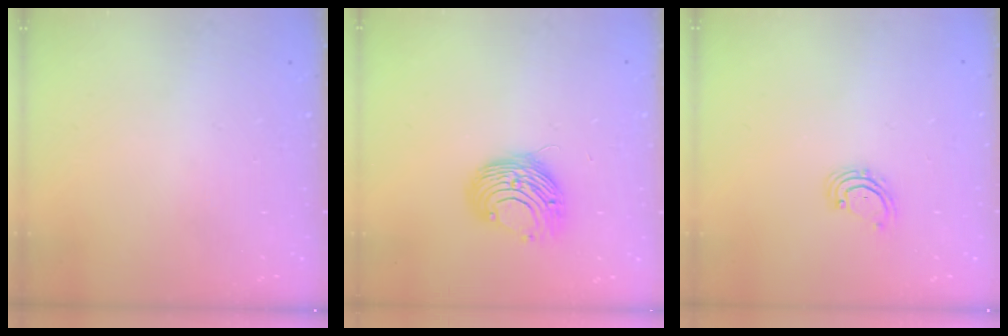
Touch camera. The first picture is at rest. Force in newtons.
{"total": 9.5, "press": 9.5, "slide": 0.1}
{"total": 2.8, "press": 2.8, "slide": 0.2}